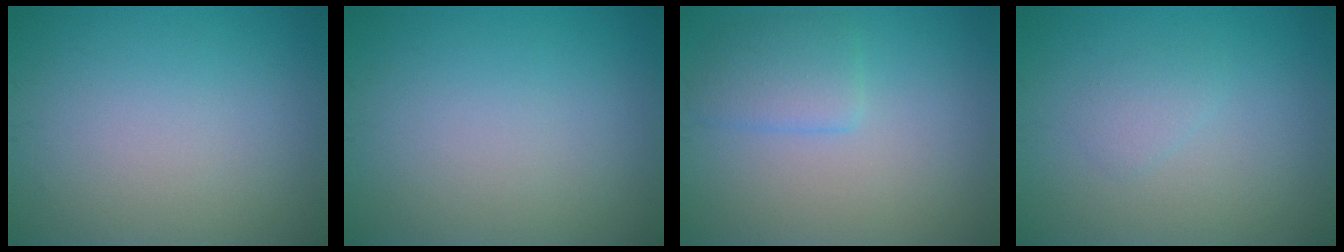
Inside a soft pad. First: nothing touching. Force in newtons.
{"total": 0.0}
{"total": 2.6, "press": 2.6, "slide": 0.1}
{"total": 1.1, "press": 1.1, "slide": 0.1}